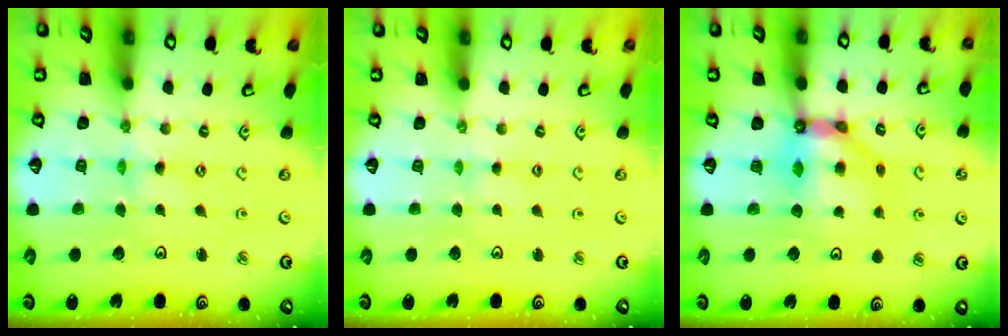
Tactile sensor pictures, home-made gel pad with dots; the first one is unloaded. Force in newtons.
{"total": 1.5, "press": 1.5, "slide": 0.3}
{"total": 9.0, "press": 9.0, "slide": 0.8}